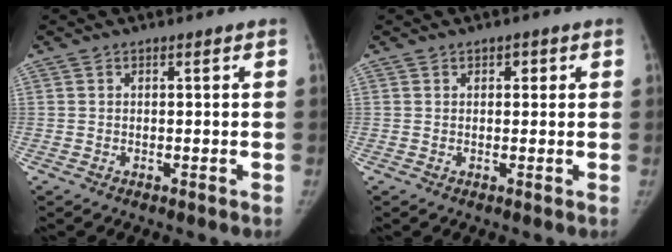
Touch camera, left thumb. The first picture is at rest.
{"total": 1.6, "force": [0.7, 1.2, 0.9], "torque": [-0.002, 0.000, 0.006]}